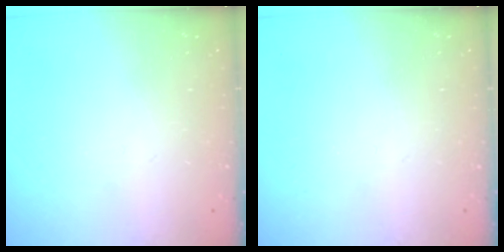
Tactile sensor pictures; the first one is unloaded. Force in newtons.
{"total": 0.0}